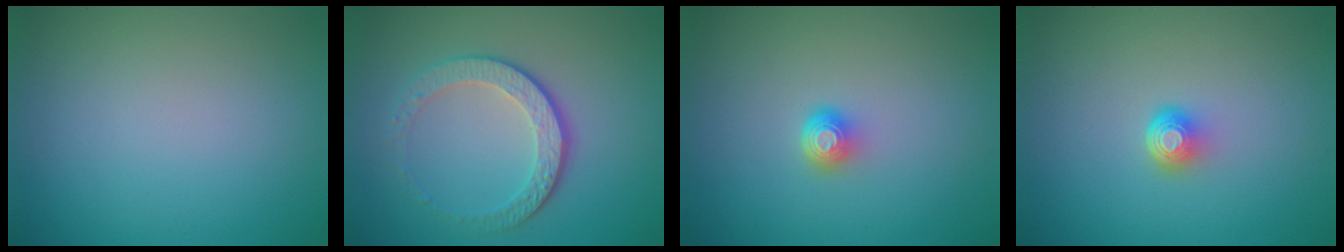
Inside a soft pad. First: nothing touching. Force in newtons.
{"total": 4.2, "press": 3.1, "slide": 2.8}
{"total": 1.6, "press": 1.2, "slide": 1.1}
{"total": 2.0, "press": 1.3, "slide": 1.6}